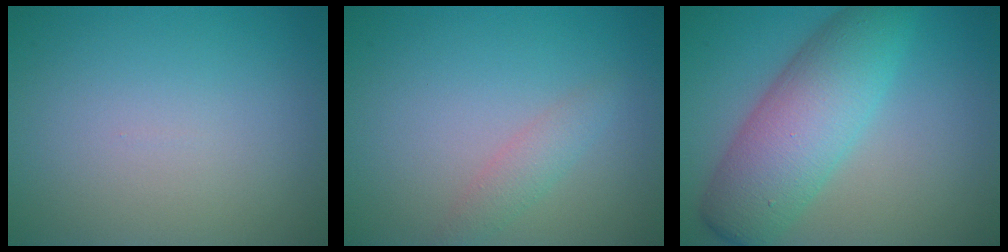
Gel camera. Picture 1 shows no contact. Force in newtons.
{"total": 1.6, "press": 1.6, "slide": 0.1}
{"total": 7.6, "press": 7.6, "slide": 0.2}